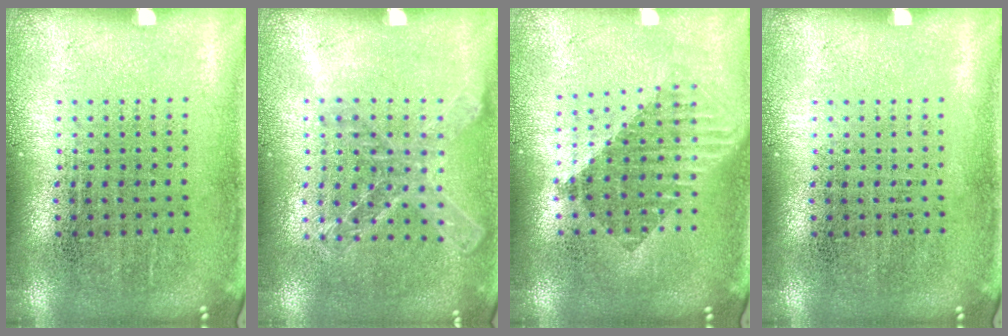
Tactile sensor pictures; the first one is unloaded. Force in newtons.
{"total": 1.2, "press": 1.2, "slide": 0.1}
{"total": 1.7, "press": 1.4, "slide": 0.9}
{"total": 0.0}